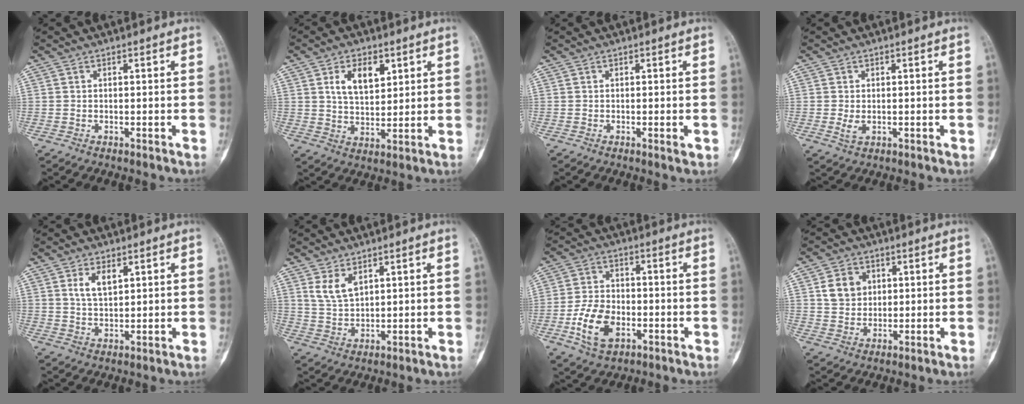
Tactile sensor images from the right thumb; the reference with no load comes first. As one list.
[{"total": 7.9, "force": [3.3, 4.5, 5.6], "torque": [-0.078, -0.017, 0.062]}, {"total": 1.4, "force": [-0.3, 0.4, 1.3], "torque": [-0.015, -0.003, -0.004]}, {"total": 1.8, "force": [-0.1, 1.1, 1.4], "torque": [-0.032, -0.006, 0.000]}, {"total": 4.6, "force": [2.1, 2.3, 3.3], "torque": [-0.056, -0.009, 0.041]}, {"total": 4.8, "force": [2.6, 2.6, 3.1], "torque": [-0.053, -0.017, 0.060]}, {"total": 10.7, "force": [-3.5, 6.6, 7.6], "torque": [-0.133, 0.011, -0.060]}, {"total": 6.3, "force": [1.9, 5.3, 2.9], "torque": [-0.028, -0.007, 0.035]}]